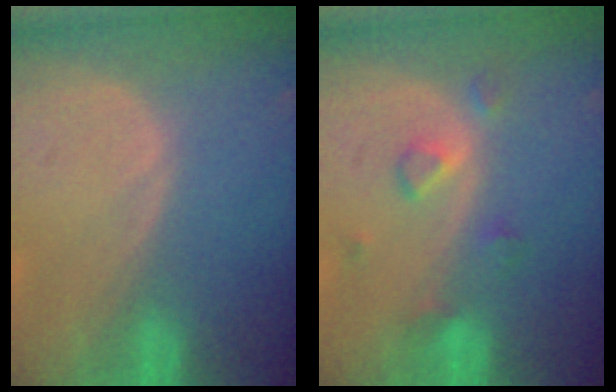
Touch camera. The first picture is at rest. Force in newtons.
{"total": 3.6, "press": 3.6, "slide": 0.4}